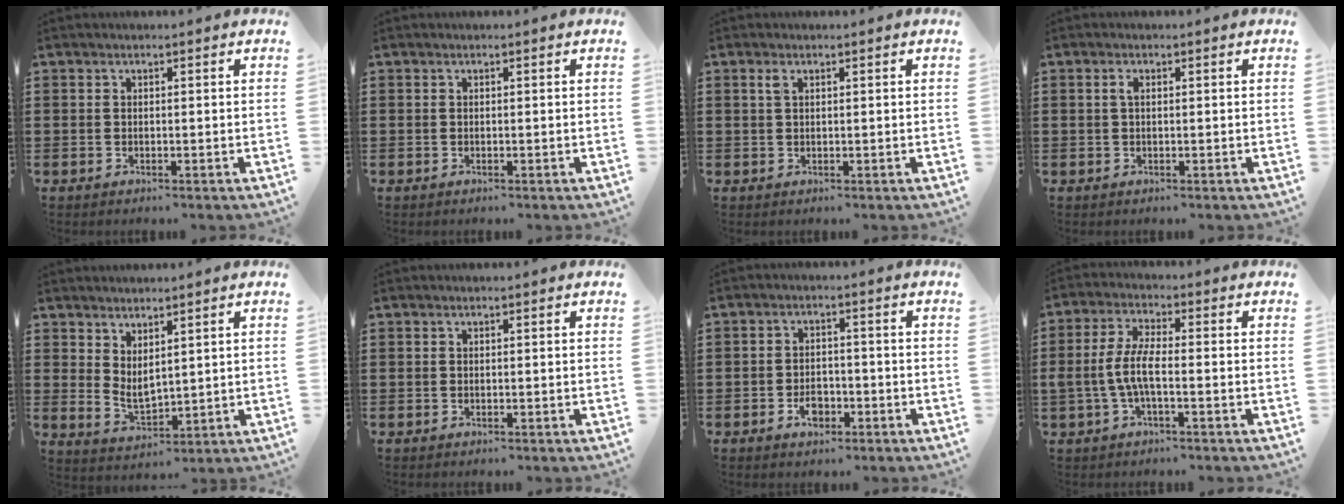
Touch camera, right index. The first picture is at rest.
{"total": 0.0}
{"total": 1.2, "force": [0.6, 0.5, 1.0], "torque": [-0.022, 0.005, 0.009]}
{"total": 1.2, "force": [0.2, 0.5, 1.0], "torque": [-0.021, 0.004, 0.003]}
{"total": 3.0, "force": [2.1, 1.1, 1.7], "torque": [-0.040, -0.009, 0.042]}
{"total": 0.0}
{"total": 3.3, "force": [-1.6, 2.1, 1.9], "torque": [-0.029, -0.001, -0.031]}
{"total": 5.5, "force": [-1.4, 1.6, 5.0], "torque": [-0.124, -0.006, -0.037]}